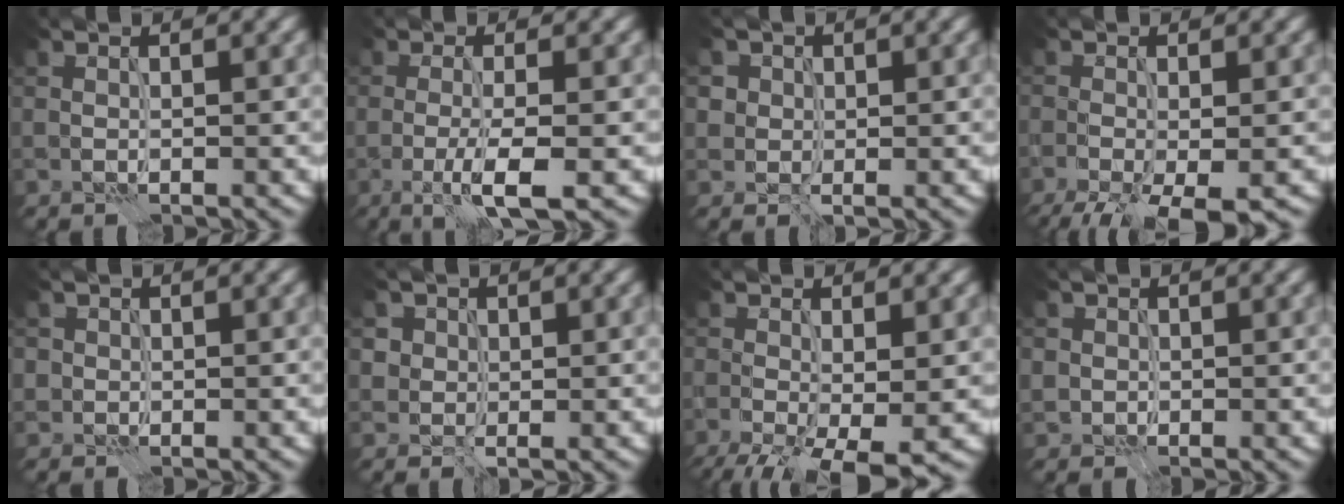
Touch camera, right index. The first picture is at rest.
{"total": 4.1, "force": [-1.4, 0.7, 3.8], "torque": [-0.068, -0.005, -0.029]}
{"total": 2.4, "force": [0.9, 2.1, 0.7], "torque": [-0.010, -0.004, 0.017]}
{"total": 6.3, "force": [-3.5, 2.0, 4.8], "torque": [-0.094, -0.022, -0.055]}
{"total": 1.0, "force": [0.2, 1.0, 0.0], "torque": [0.002, -0.001, 0.002]}
{"total": 2.9, "force": [1.2, 2.5, 0.9], "torque": [-0.016, -0.002, 0.018]}
{"total": 7.5, "force": [-3.2, 3.0, 6.1], "torque": [-0.115, -0.027, -0.048]}
{"total": 1.3, "force": [0.3, 1.3, 0.1], "torque": [0.000, -0.003, 0.004]}